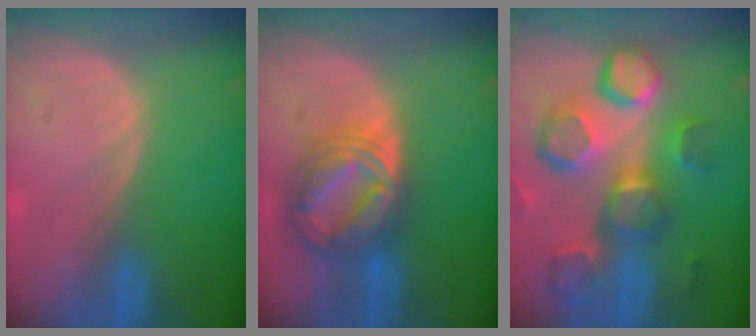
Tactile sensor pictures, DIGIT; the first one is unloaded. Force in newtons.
{"total": 9.0, "press": 9.0, "slide": 0.6}
{"total": 12.9, "press": 11.2, "slide": 6.4}